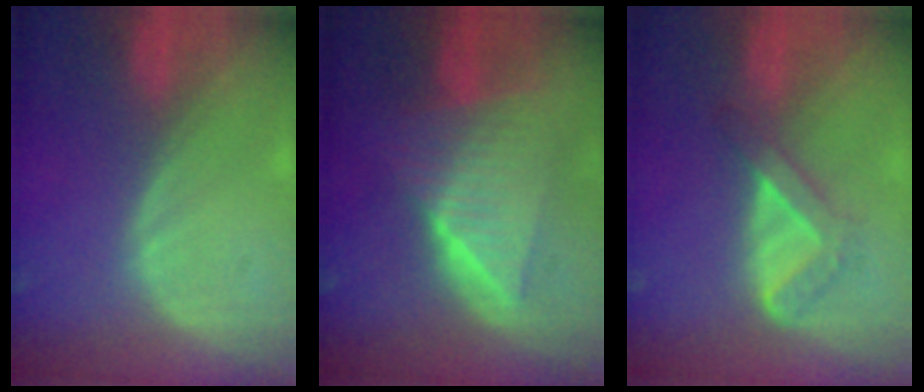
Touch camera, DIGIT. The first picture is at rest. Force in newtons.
{"total": 8.8, "press": 8.8, "slide": 0.5}
{"total": 4.5, "press": 4.2, "slide": 1.6}